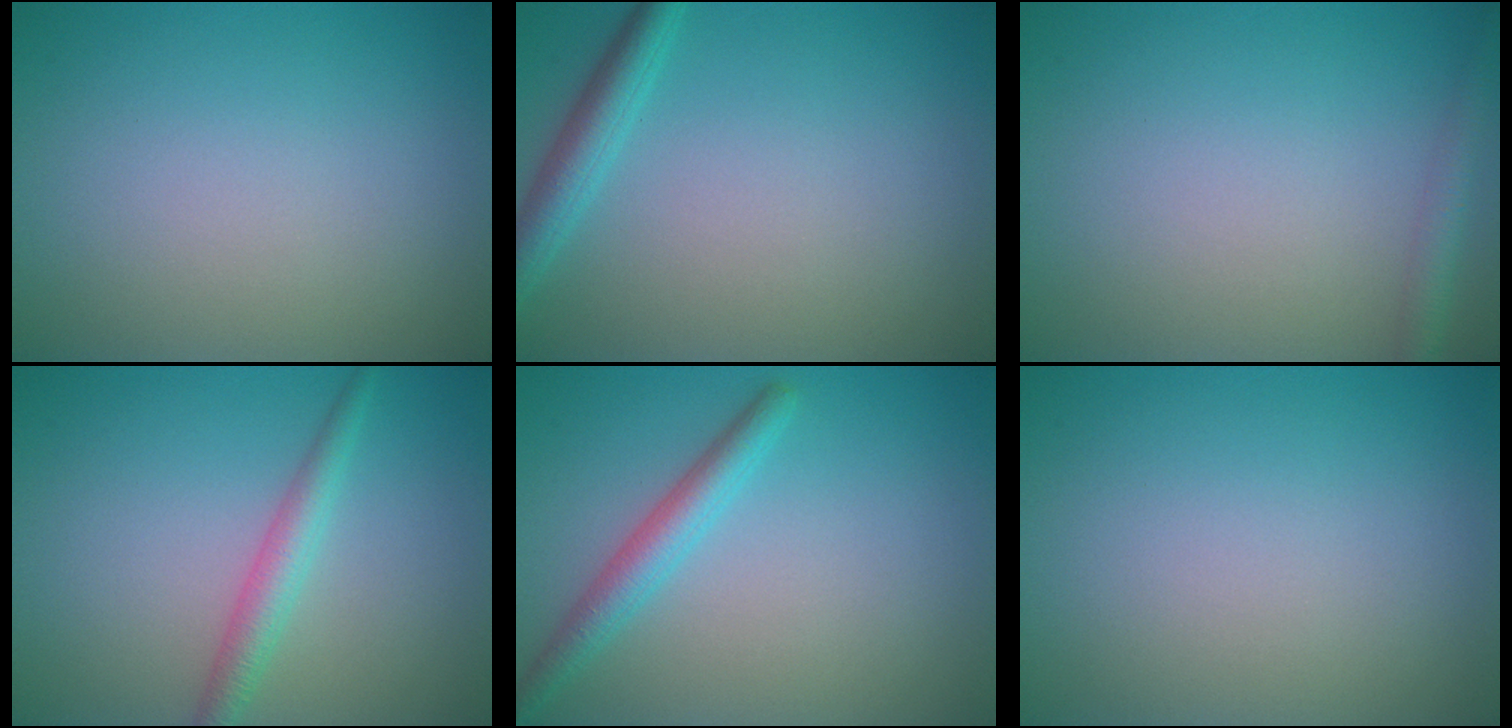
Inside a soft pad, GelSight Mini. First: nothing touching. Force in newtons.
{"total": 2.7, "press": 2.7, "slide": 0.2}
{"total": 1.9, "press": 1.9, "slide": 0.1}
{"total": 2.5, "press": 2.5, "slide": 0.1}
{"total": 2.8, "press": 2.8, "slide": 0.1}
{"total": 0.0}